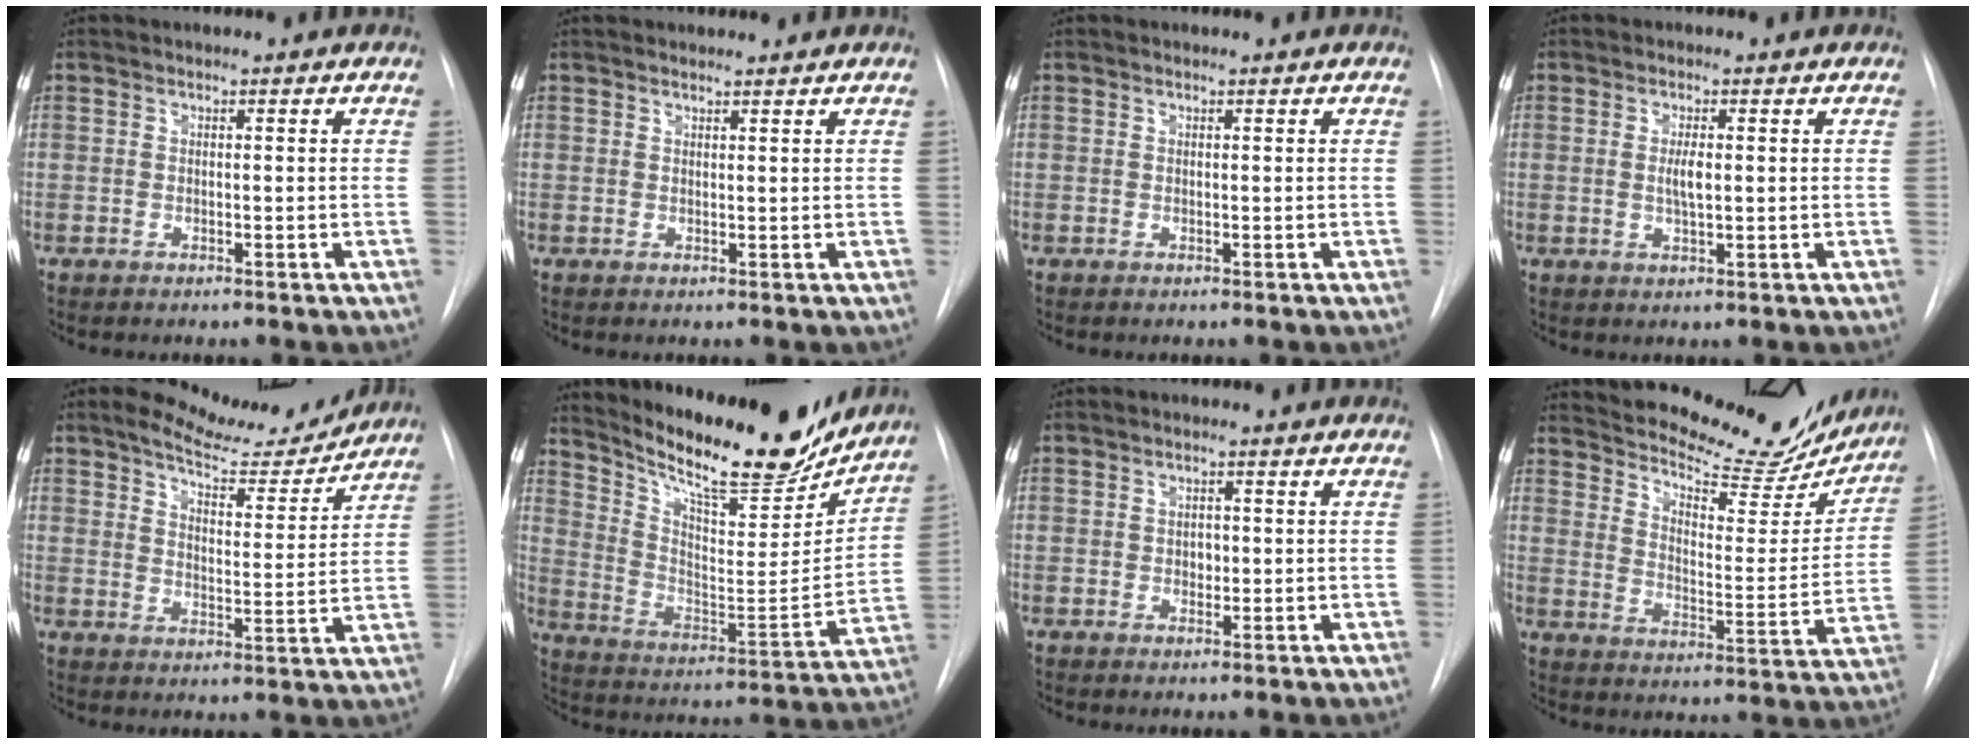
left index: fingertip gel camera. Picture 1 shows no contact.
{"total": 2.6, "force": [2.6, 0.2, 0.5], "torque": [-0.009, 0.016, 0.037]}
{"total": 0.0}
{"total": 2.5, "force": [0.3, 0.5, 2.4], "torque": [-0.048, -0.002, 0.006]}
{"total": 9.1, "force": [8.8, 1.5, 1.9], "torque": [-0.031, -0.012, 0.131]}
{"total": 21.7, "force": [18.8, 4.3, 9.8], "torque": [-0.169, -0.026, 0.287]}
{"total": 1.4, "force": [0.0, 1.0, 0.9], "torque": [-0.013, 0.001, 0.002]}
{"total": 21.4, "force": [19.7, 4.8, 6.9], "torque": [-0.102, -0.045, 0.260]}